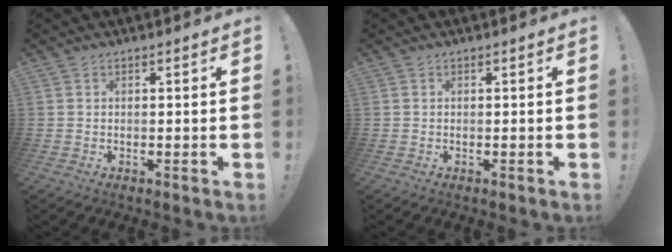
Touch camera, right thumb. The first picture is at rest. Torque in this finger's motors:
{"motor_torque": [0.00, 0.00, 0.01, -0.01, 0.00]}